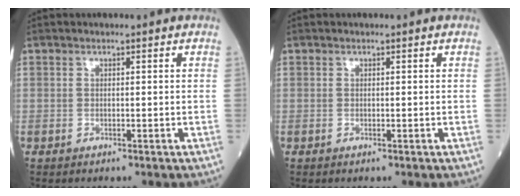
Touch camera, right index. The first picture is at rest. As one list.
[{"total": 0.0}]